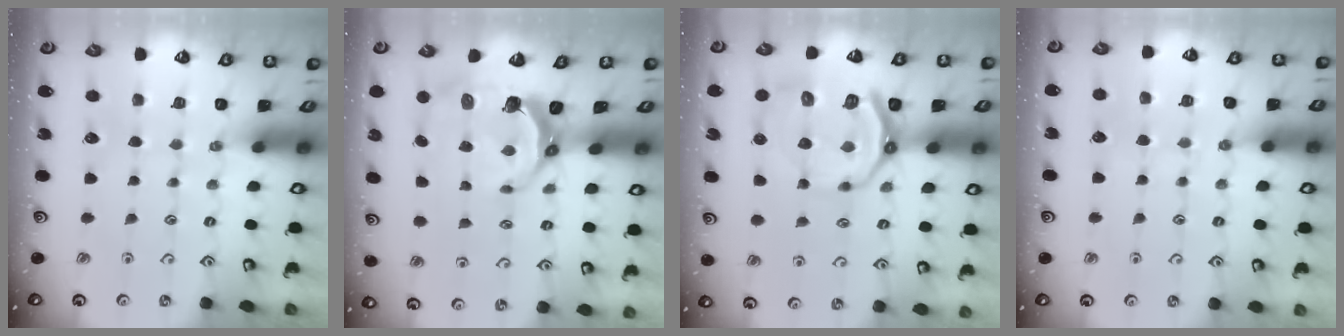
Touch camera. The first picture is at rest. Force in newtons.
{"total": 7.6, "press": 6.1, "slide": 4.5}
{"total": 12.5, "press": 12.1, "slide": 3.0}
{"total": 5.6, "press": 5.6, "slide": 0.7}